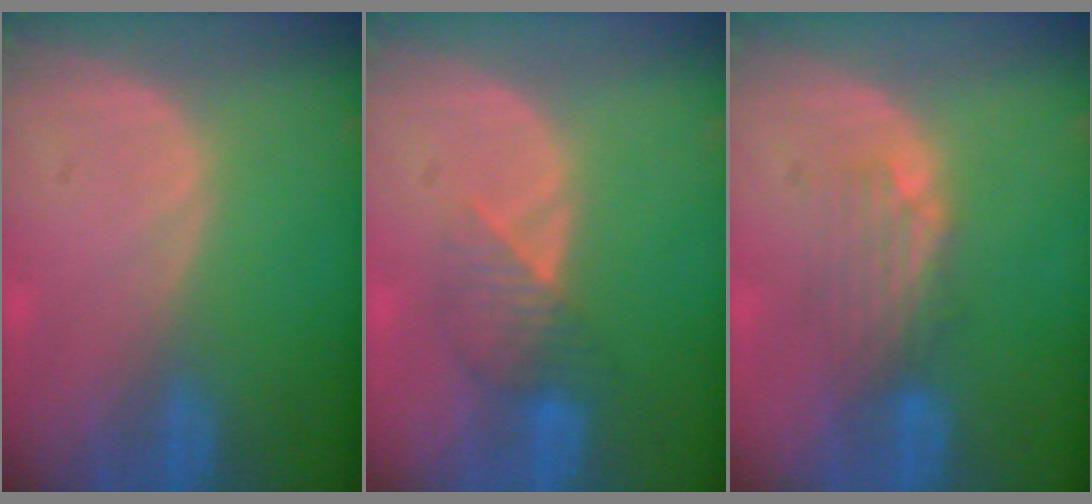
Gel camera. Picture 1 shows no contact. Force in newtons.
{"total": 3.9, "press": 3.7, "slide": 1.4}
{"total": 4.4, "press": 3.8, "slide": 2.2}